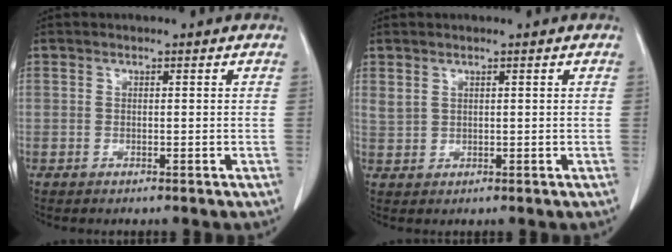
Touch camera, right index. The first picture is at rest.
{"total": 1.5, "force": [1.1, 0.7, 0.7], "torque": [-0.016, 0.006, 0.028]}